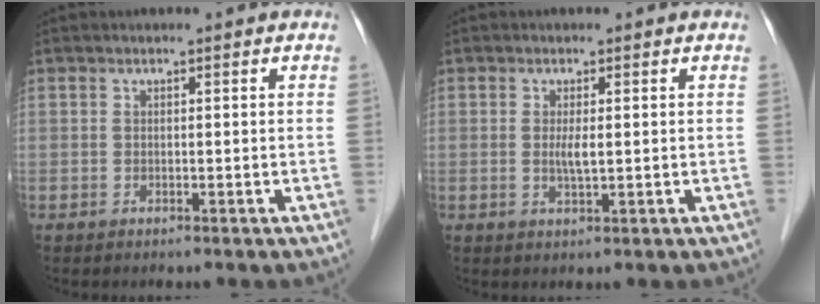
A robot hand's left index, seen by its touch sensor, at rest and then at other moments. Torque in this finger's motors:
{"motor_torque": [0.43, 0.33, 0.10, 0.02]}